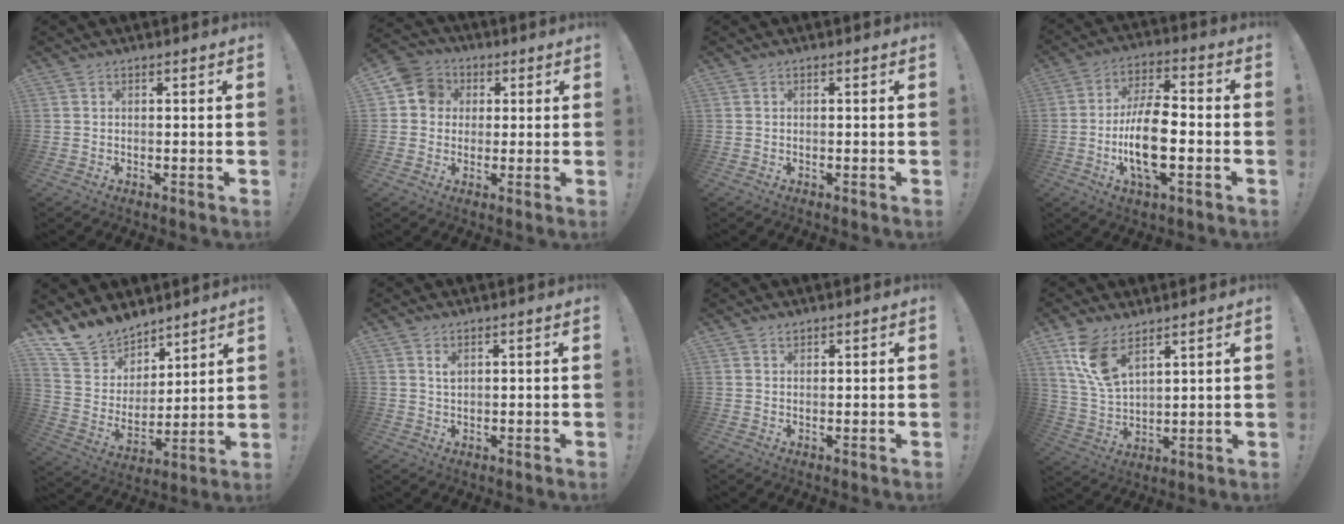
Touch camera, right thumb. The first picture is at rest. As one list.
[{"total": 8.3, "force": [1.7, 7.6, 2.6], "torque": [-0.042, 0.008, 0.038]}, {"total": 0.0}, {"total": 14.6, "force": [-3.0, 6.0, 12.9], "torque": [-0.254, 0.002, -0.057]}, {"total": 13.2, "force": [11.4, 6.5, 1.7], "torque": [-0.060, -0.091, 0.220]}, {"total": 2.0, "force": [1.3, 1.3, 0.8], "torque": [-0.011, -0.006, 0.022]}, {"total": 1.3, "force": [1.3, 0.4, 0.0], "torque": [0.017, -0.010, 0.021]}, {"total": 11.1, "force": [7.3, 5.0, 6.7], "torque": [-0.146, -0.026, 0.141]}]